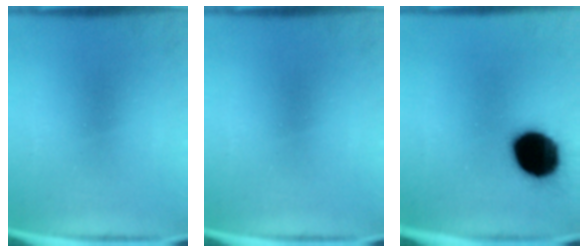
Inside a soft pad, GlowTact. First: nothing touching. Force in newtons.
{"total": 0.0}
{"total": 19.3}